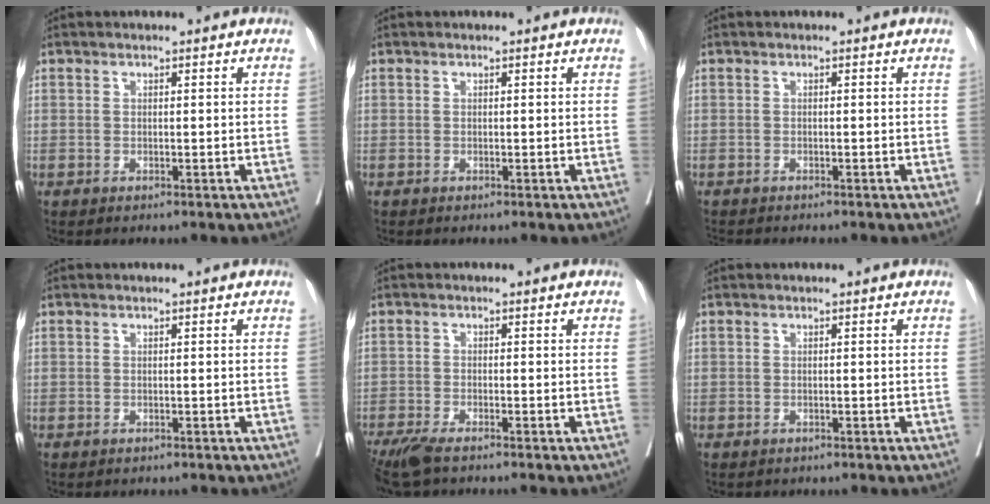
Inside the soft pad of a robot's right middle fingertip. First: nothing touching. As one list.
[{"total": 0.0}, {"total": 2.7, "force": [-2.5, 0.2, 0.8], "torque": [-0.019, -0.009, -0.039]}, {"total": 1.2, "force": [-1.1, 0.4, 0.2], "torque": [-0.016, -0.003, -0.016]}, {"total": 5.6, "force": [-4.6, 0.5, 3.1], "torque": [-0.050, -0.013, -0.081]}, {"total": 1.2, "force": [-1.1, 0.5, 0.2], "torque": [-0.019, -0.003, -0.015]}]